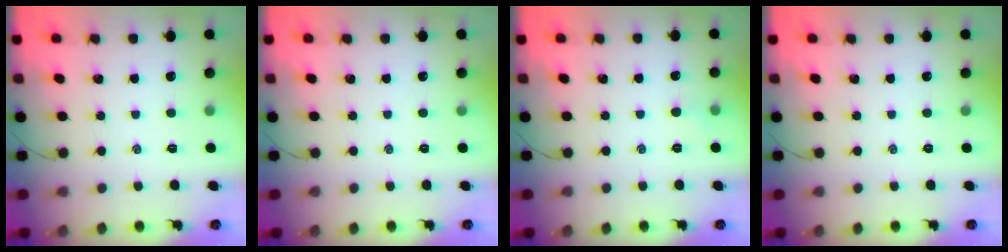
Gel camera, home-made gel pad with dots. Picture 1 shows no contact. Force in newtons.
{"total": 0.0}
{"total": 2.6, "press": 2.4, "slide": 0.8}
{"total": 0.0}